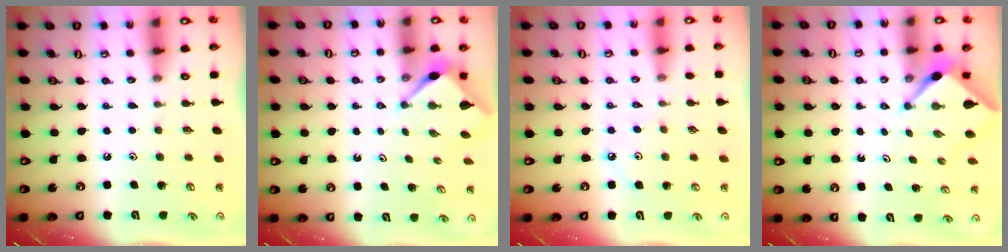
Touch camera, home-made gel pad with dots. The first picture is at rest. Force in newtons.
{"total": 2.8, "press": 2.8, "slide": 0.3}
{"total": 3.8, "press": 3.8, "slide": 0.7}
{"total": 2.6, "press": 2.5, "slide": 0.3}